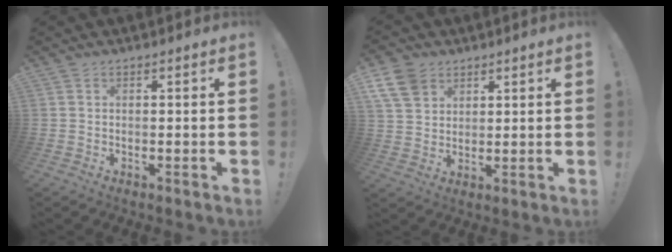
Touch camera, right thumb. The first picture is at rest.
{"total": 9.5, "force": [5.4, 6.6, 4.2], "torque": [-0.085, -0.018, 0.108]}